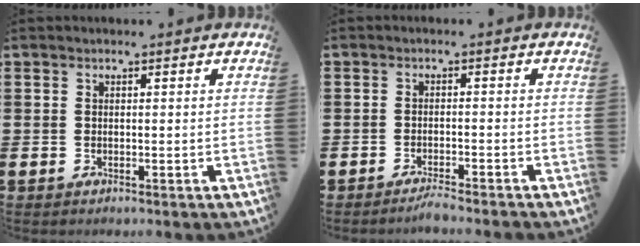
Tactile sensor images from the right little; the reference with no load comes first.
{"total": 1.7, "force": [-1.6, -0.2, 0.6], "torque": [-0.011, 0.002, -0.031]}